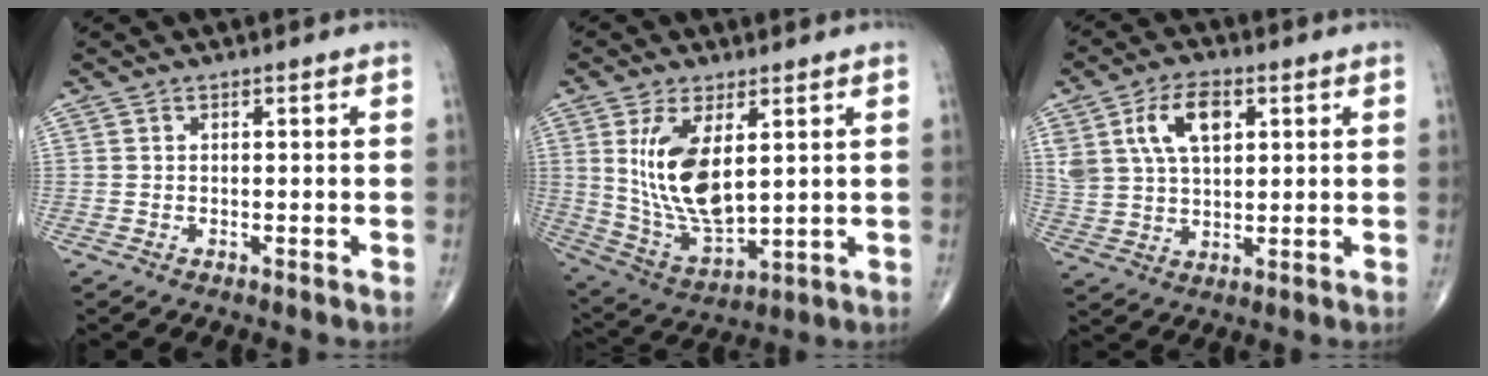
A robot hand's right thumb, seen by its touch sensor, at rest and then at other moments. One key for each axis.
{"total": 14.2, "fx": 3.5, "fy": 6.6, "fz": 12.0, "tx": -0.228, "ty": -0.025, "tz": 0.086}
{"total": 11.1, "fx": 4.2, "fy": 6.3, "fz": 8.1, "tx": -0.146, "ty": -0.003, "tz": 0.083}